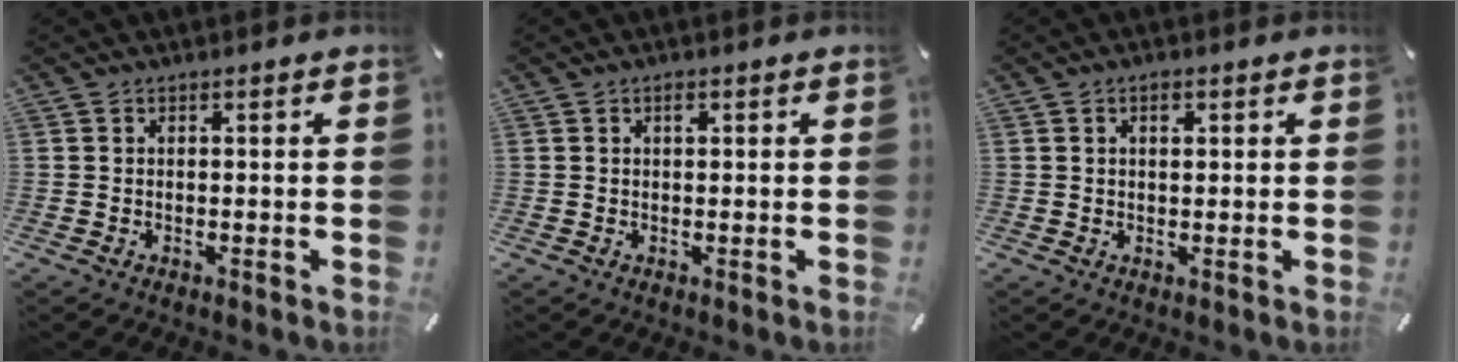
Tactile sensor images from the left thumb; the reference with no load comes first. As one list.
[{"total": 1.0, "force": [0.4, 0.5, 0.8], "torque": [-0.009, 0.000, 0.005]}, {"total": 2.0, "force": [0.7, 1.1, 1.4], "torque": [-0.023, 0.002, 0.010]}]